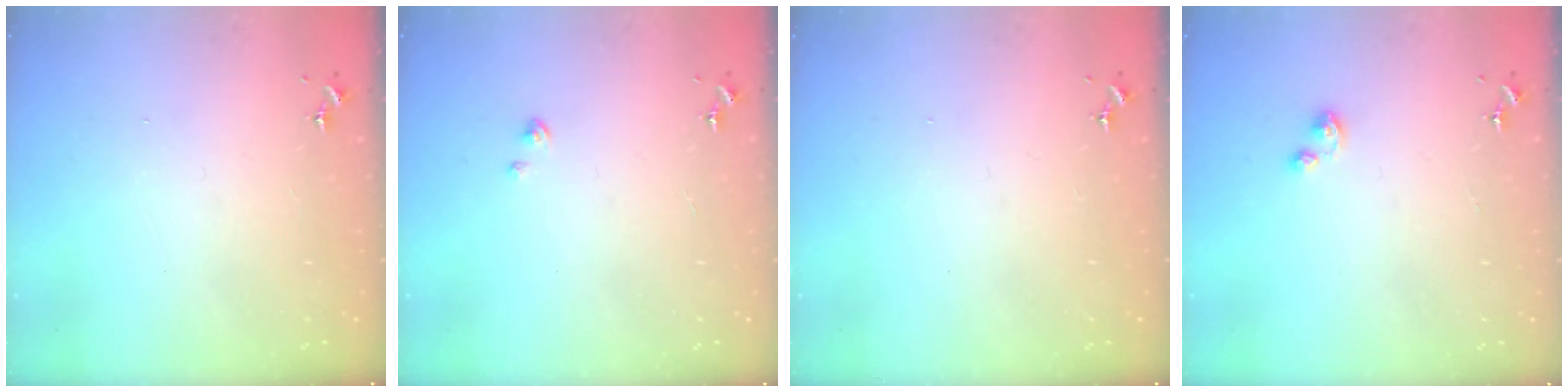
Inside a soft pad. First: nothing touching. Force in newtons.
{"total": 1.6, "press": 1.6, "slide": 0.2}
{"total": 0.0}
{"total": 2.9, "press": 2.9, "slide": 0.3}